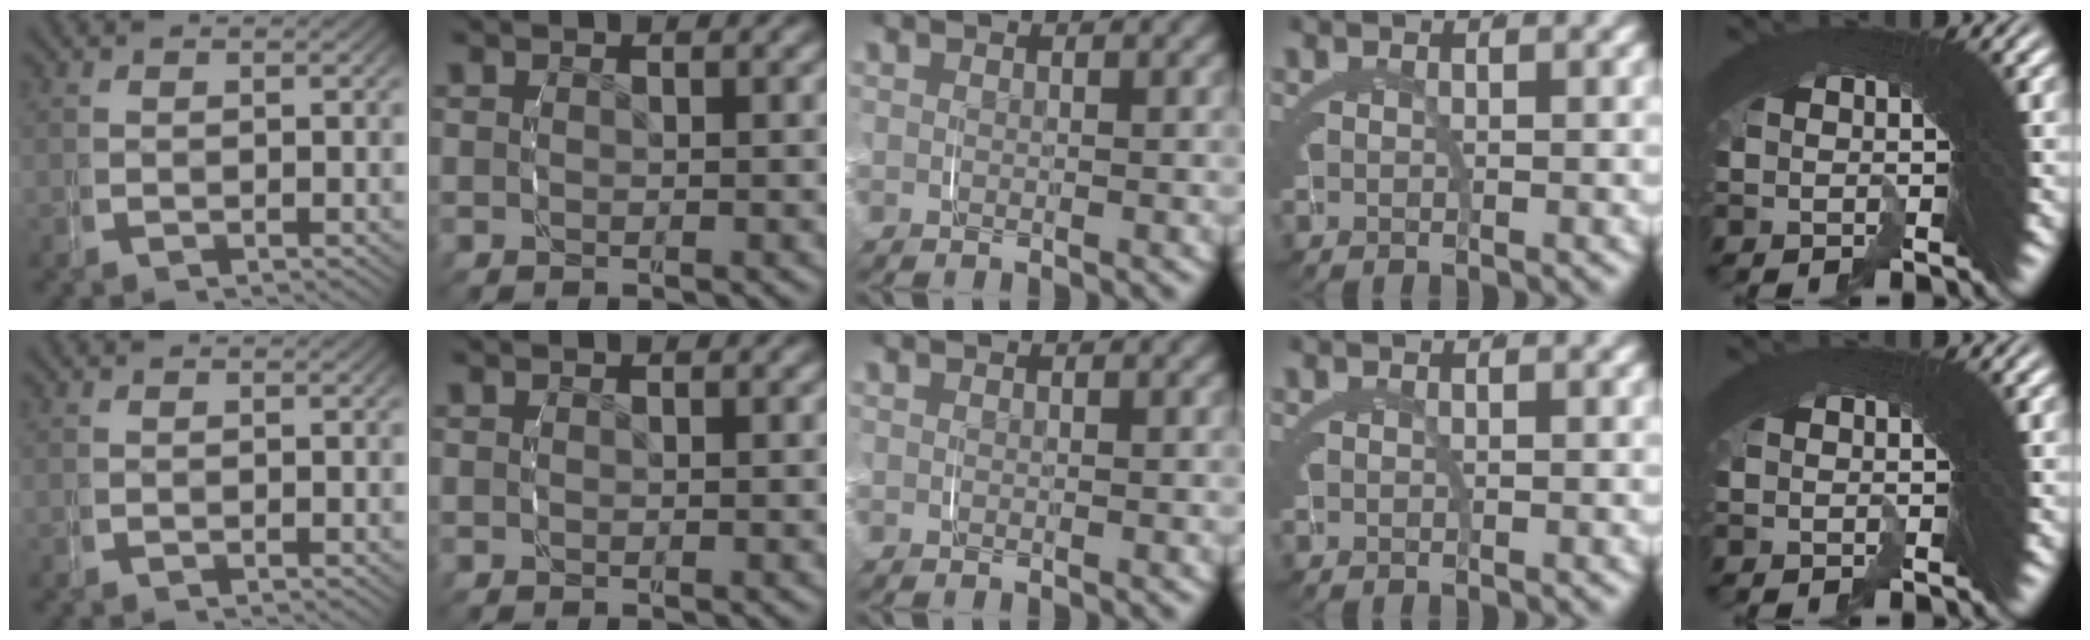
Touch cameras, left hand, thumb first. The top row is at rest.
{}